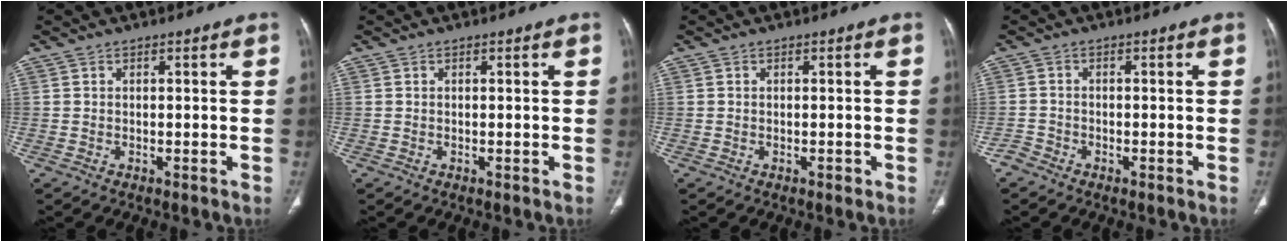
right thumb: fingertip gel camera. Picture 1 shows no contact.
{"total": 0.0}
{"total": 0.6, "force": [-0.2, 0.4, 0.3], "torque": [-0.003, 0.001, -0.004]}
{"total": 1.8, "force": [-1.5, 1.0, 0.1], "torque": [-0.005, 0.003, -0.034]}